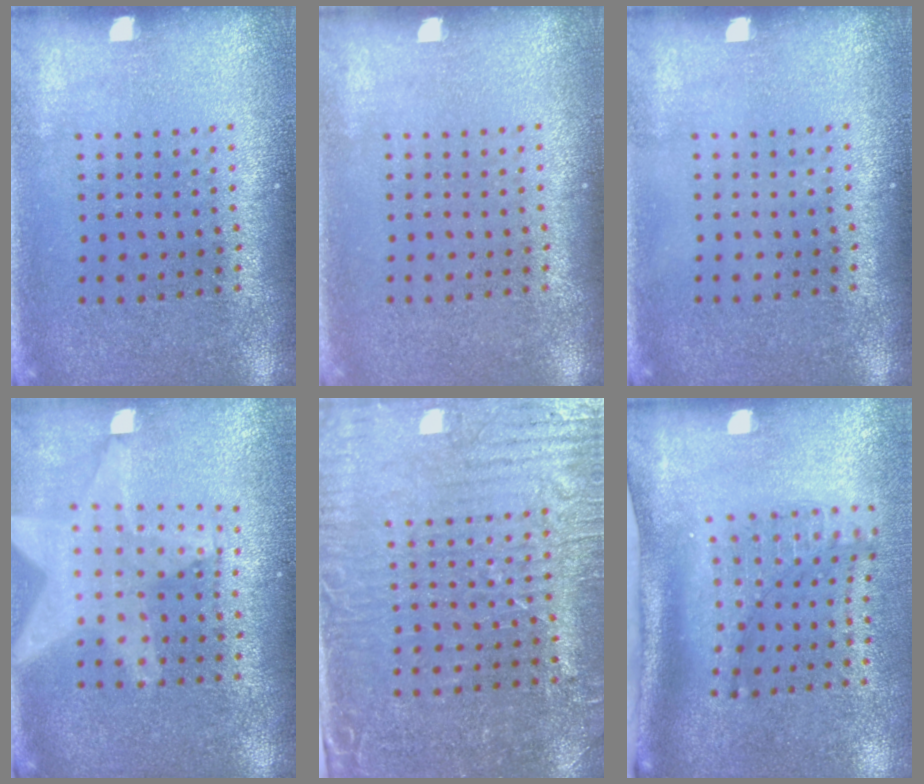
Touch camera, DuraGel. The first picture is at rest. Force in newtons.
{"total": 0.0}
{"total": 0.0}
{"total": 1.9, "press": 1.6, "slide": 0.8}
{"total": 3.8, "press": 3.5, "slide": 1.5}
{"total": 2.1, "press": 1.5, "slide": 1.5}